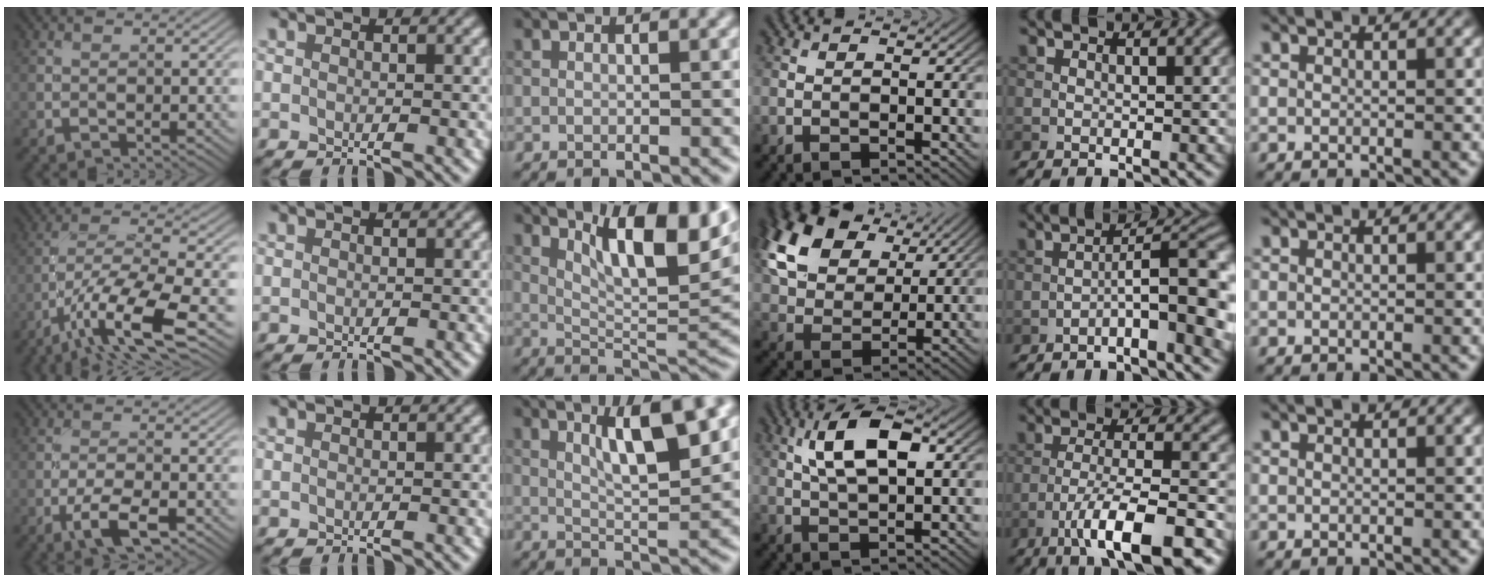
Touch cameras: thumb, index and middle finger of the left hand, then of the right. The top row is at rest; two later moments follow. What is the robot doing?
{"motion": "unscrew", "object": "medicine bottle"}